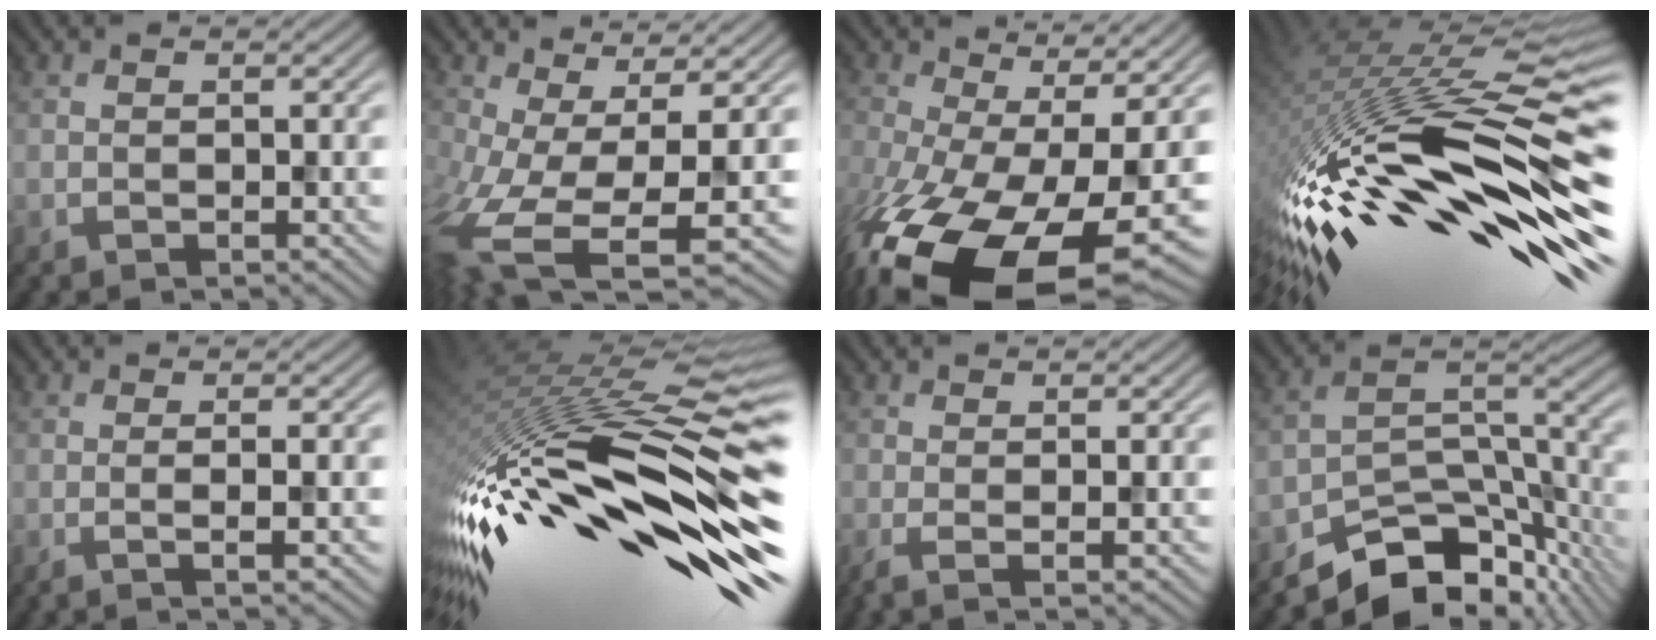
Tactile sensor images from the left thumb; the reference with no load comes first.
{"total": 10.8, "force": [-3.0, 4.6, 9.3], "torque": [-0.225, -0.041, -0.031]}
{"total": 18.4, "force": [-8.0, 8.7, 14.1], "torque": [-0.301, -0.066, -0.099]}
{"total": 18.6, "force": [-6.3, 5.7, 16.6], "torque": [-0.311, -0.025, -0.109]}
{"total": 2.7, "force": [-0.2, 0.5, 2.6], "torque": [-0.034, 0.008, -0.009]}
{"total": 17.9, "force": [-7.0, 6.7, 15.1], "torque": [-0.280, -0.043, -0.094]}
{"total": 2.6, "force": [-0.3, 0.8, 2.5], "torque": [-0.047, 0.000, -0.009]}
{"total": 10.1, "force": [-8.4, 4.0, 3.9], "torque": [-0.042, -0.007, -0.151]}